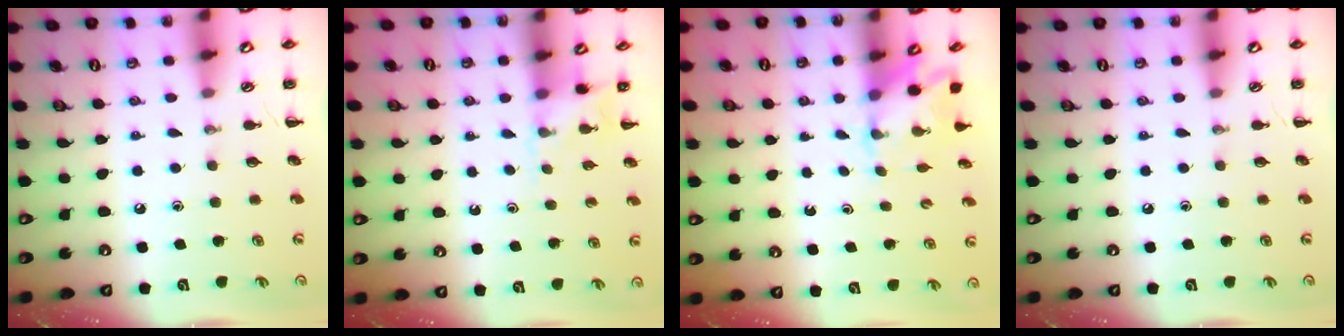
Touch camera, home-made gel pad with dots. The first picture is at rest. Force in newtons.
{"total": 4.5, "press": 4.4, "slide": 1.1}
{"total": 2.6, "press": 2.4, "slide": 1.1}
{"total": 0.0}